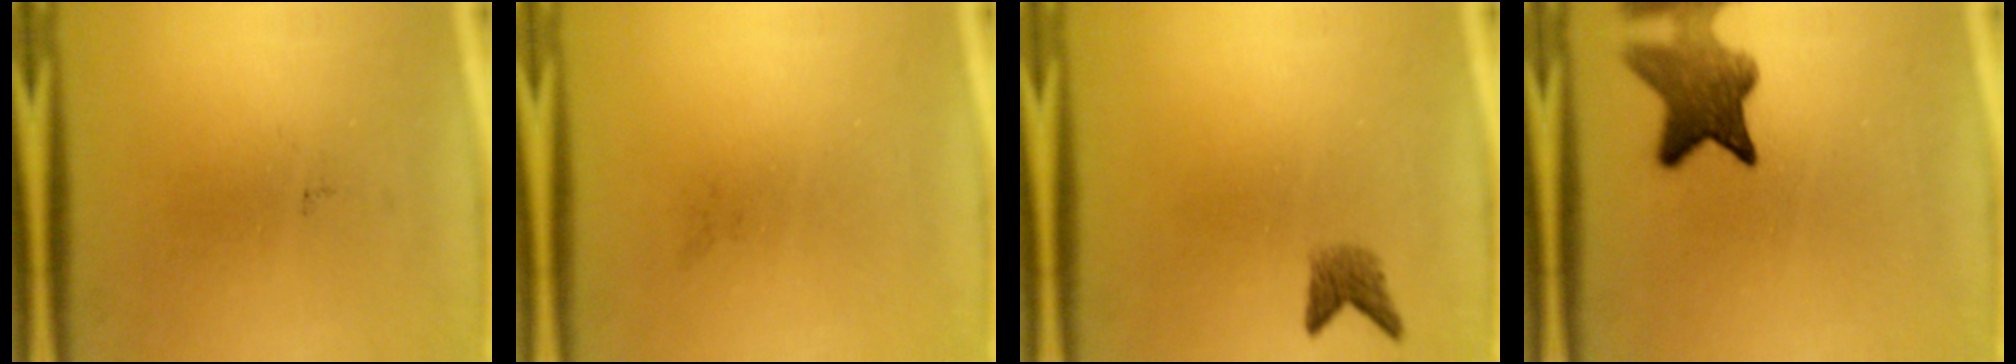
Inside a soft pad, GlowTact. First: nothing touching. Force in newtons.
{"total": 0.0}
{"total": 2.0}
{"total": 7.1}